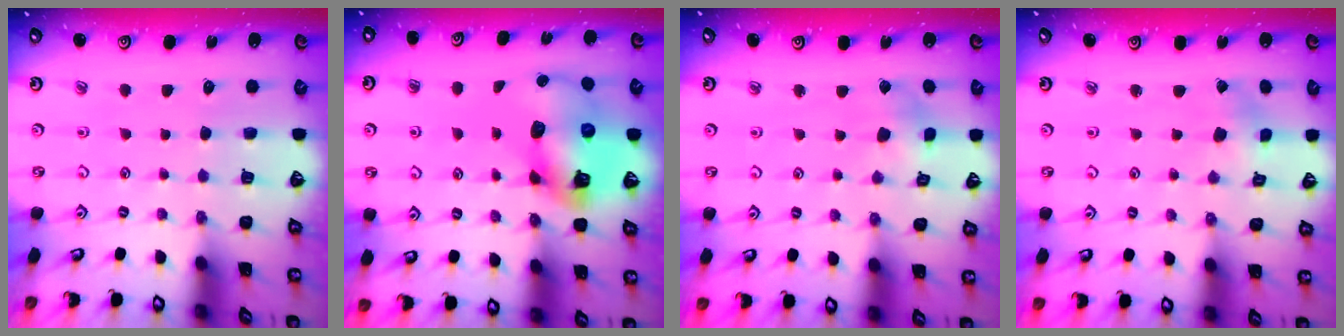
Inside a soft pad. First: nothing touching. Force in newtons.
{"total": 13.7, "press": 13.6, "slide": 1.7}
{"total": 4.0, "press": 3.9, "slide": 0.5}
{"total": 0.8, "press": 0.7, "slide": 0.3}